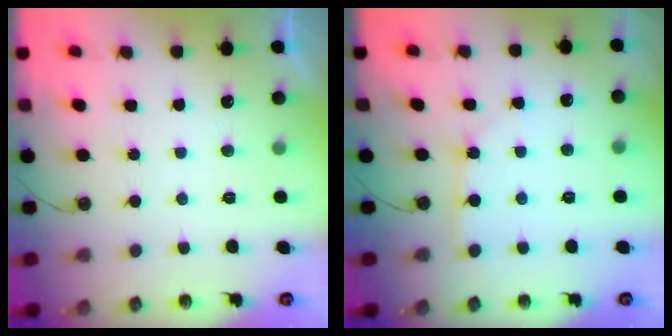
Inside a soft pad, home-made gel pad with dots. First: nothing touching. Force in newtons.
{"total": 1.9, "press": 1.8, "slide": 0.2}